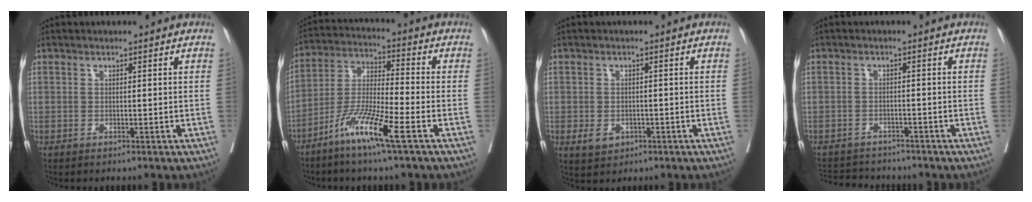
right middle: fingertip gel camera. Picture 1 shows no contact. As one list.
[{"total": 10.2, "force": [-5.9, -0.2, 8.3], "torque": [-0.170, -0.020, -0.122]}, {"total": 3.3, "force": [-1.3, 2.5, 1.6], "torque": [-0.024, 0.000, -0.010]}, {"total": 7.8, "force": [-7.2, 2.4, 1.5], "torque": [-0.026, 0.004, -0.106]}]